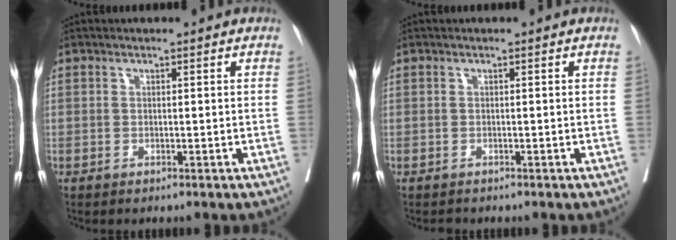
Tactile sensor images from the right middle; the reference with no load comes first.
{"total": 0.9, "force": [-0.8, 0.3, 0.1], "torque": [-0.007, -0.003, -0.015]}